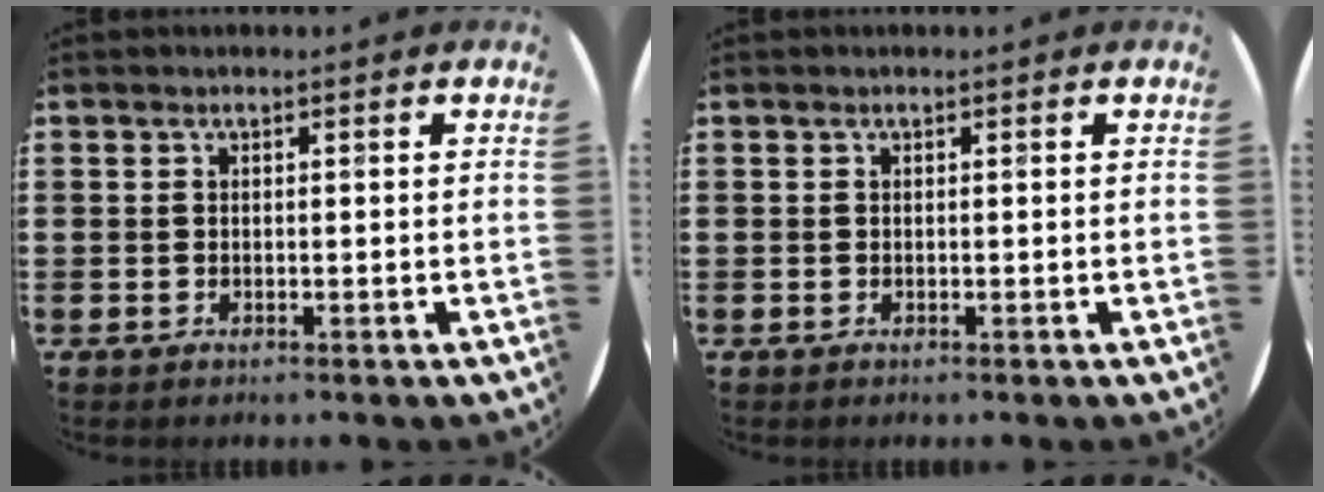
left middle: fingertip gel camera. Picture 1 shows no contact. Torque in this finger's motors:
{"motor_torque": [0.00, 0.00, 0.00, 0.00]}